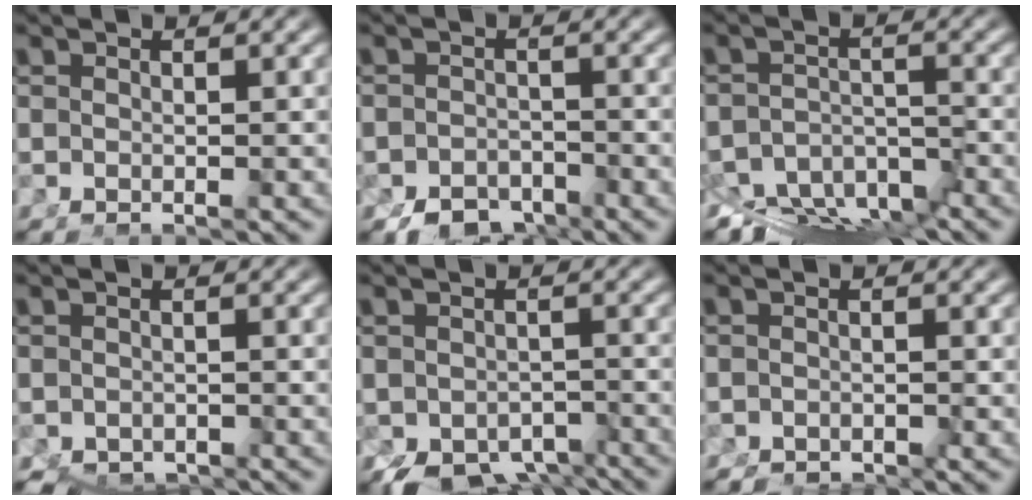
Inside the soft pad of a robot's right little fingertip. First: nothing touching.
{"total": 3.9, "force": [-3.2, 2.1, 0.8], "torque": [0.002, -0.018, -0.048]}
{"total": 8.7, "force": [-5.4, 5.3, 4.4], "torque": [-0.065, -0.021, -0.087]}
{"total": 4.0, "force": [-3.2, 2.0, 1.5], "torque": [-0.035, -0.035, -0.036]}
{"total": 7.5, "force": [-4.9, 4.4, 3.5], "torque": [-0.047, -0.040, -0.060]}
{"total": 2.3, "force": [-2.2, 0.4, 0.1], "torque": [0.000, -0.018, -0.027]}